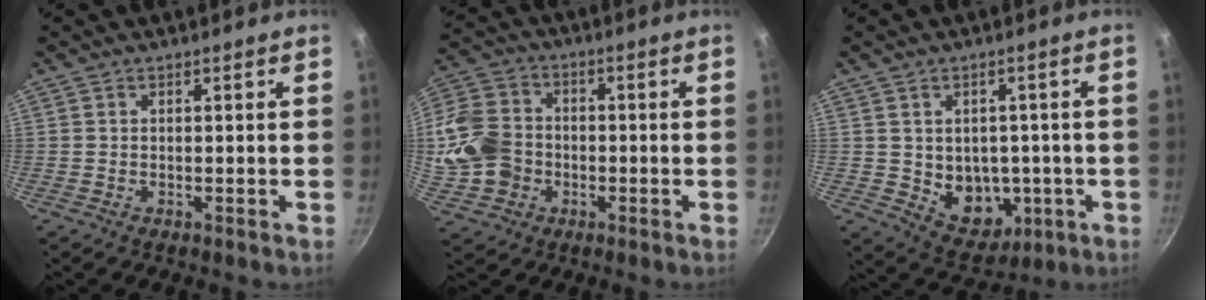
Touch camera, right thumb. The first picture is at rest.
{"total": 14.0, "force": [-1.9, 11.6, 7.6], "torque": [-0.141, 0.026, -0.042]}
{"total": 10.4, "force": [-1.1, 8.3, 6.3], "torque": [-0.053, -0.005, 0.005]}